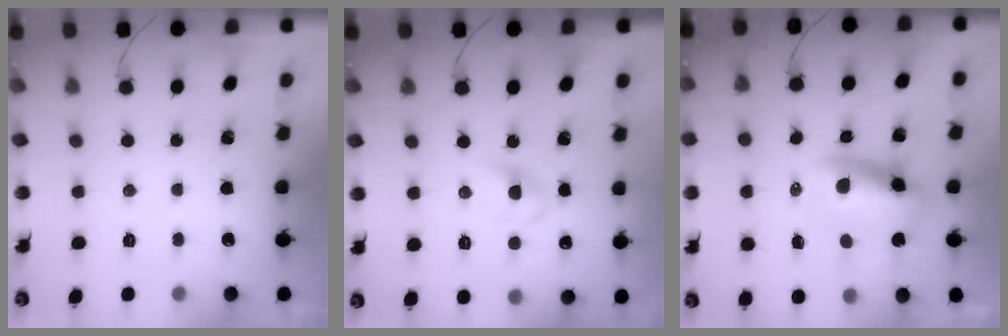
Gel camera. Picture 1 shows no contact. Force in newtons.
{"total": 3.7, "press": 3.5, "slide": 1.2}
{"total": 8.6, "press": 8.3, "slide": 2.3}